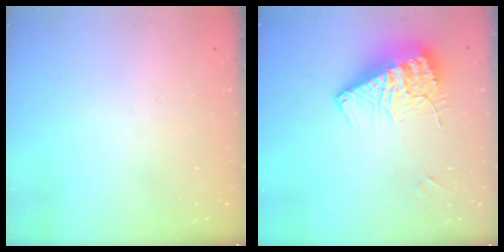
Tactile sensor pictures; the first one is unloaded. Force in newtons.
{"total": 14.7, "press": 14.6, "slide": 1.3}